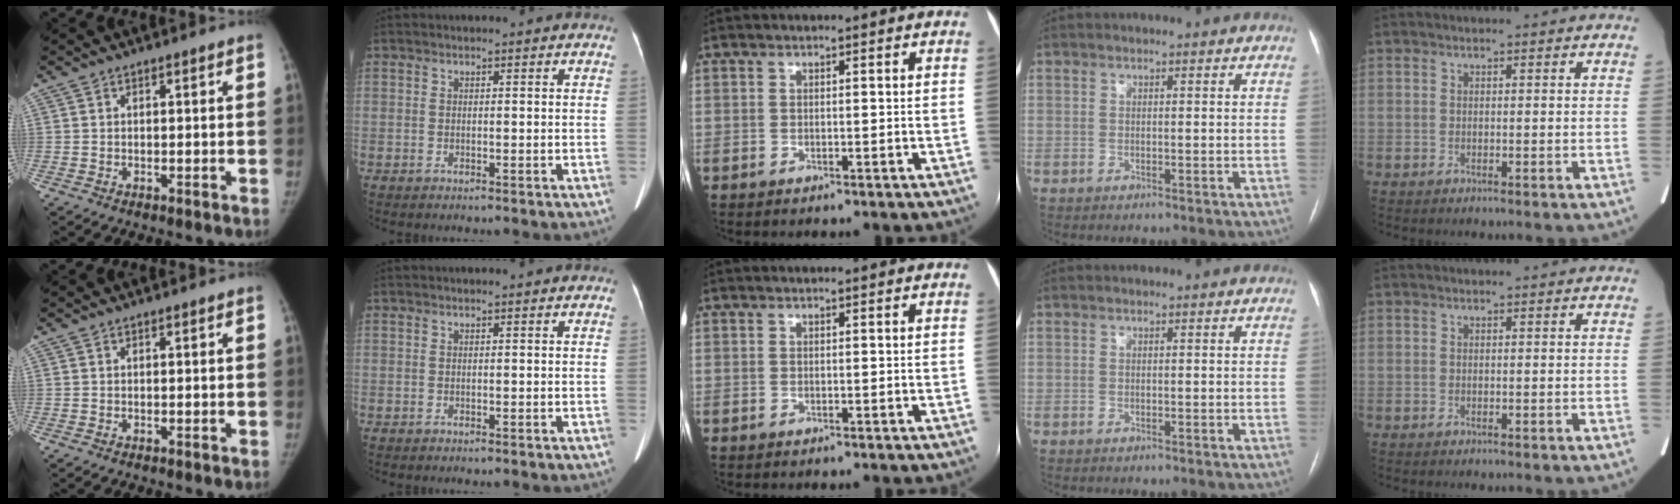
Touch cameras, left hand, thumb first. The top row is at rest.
{}